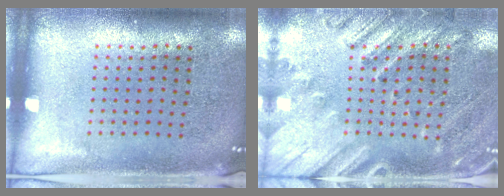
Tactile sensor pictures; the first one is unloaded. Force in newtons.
{"total": 2.4, "press": 2.0, "slide": 1.5}